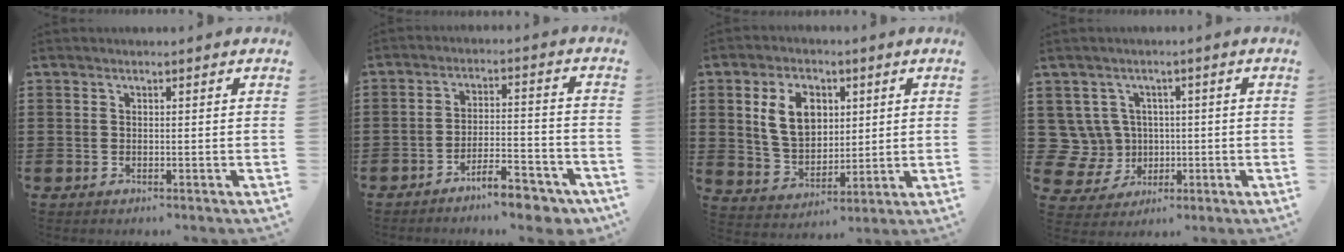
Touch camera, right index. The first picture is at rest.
{"total": 7.6, "force": [-6.7, 1.1, 3.4], "torque": [-0.046, 0.014, -0.123]}
{"total": 9.1, "force": [2.3, 6.4, 6.0], "torque": [-0.136, 0.010, 0.035]}
{"total": 6.9, "force": [0.6, 6.6, 1.8], "torque": [-0.095, 0.002, 0.012]}